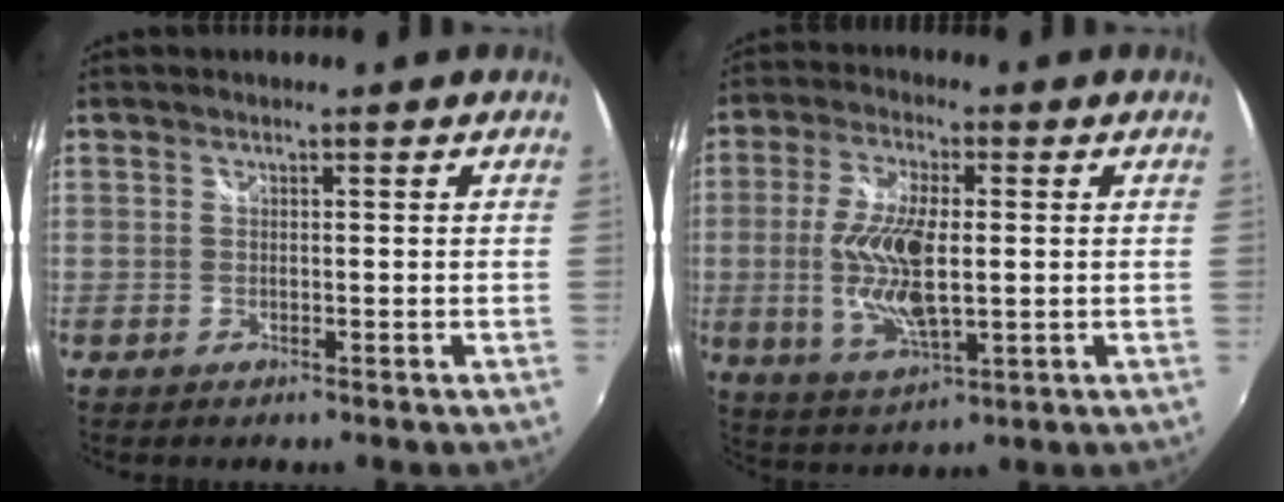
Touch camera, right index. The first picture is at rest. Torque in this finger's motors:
{"motor_torque": [1.99, -0.09, 1.05, 0.21]}